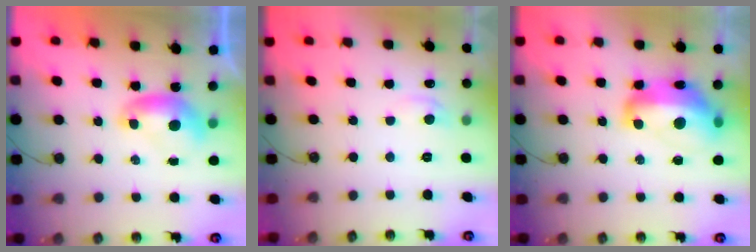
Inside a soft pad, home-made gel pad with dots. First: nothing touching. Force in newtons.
{"total": 1.6, "press": 1.4, "slide": 0.7}
{"total": 10.6, "press": 10.4, "slide": 2.2}